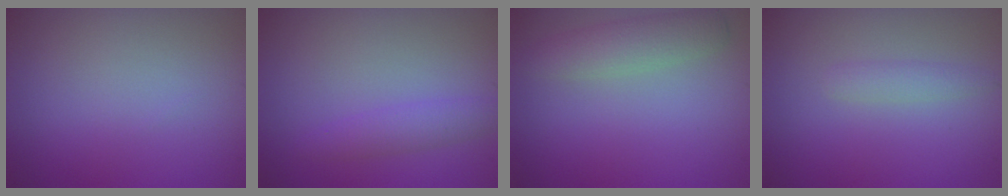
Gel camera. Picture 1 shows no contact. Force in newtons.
{"total": 2.0, "press": 1.9, "slide": 0.2}
{"total": 2.7, "press": 2.7, "slide": 0.1}
{"total": 1.4, "press": 1.4, "slide": 0.1}